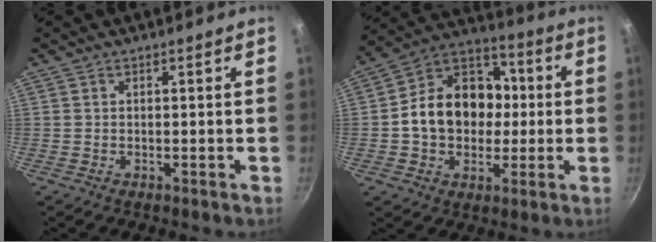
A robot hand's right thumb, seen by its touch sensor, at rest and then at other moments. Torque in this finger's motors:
{"motor_torque": [0.21, 0.21, 0.61, -0.49, 0.24]}